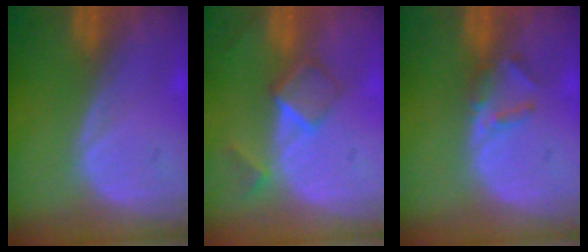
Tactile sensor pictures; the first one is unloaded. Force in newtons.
{"total": 5.0, "press": 4.4, "slide": 2.4}
{"total": 2.5, "press": 2.3, "slide": 1.0}